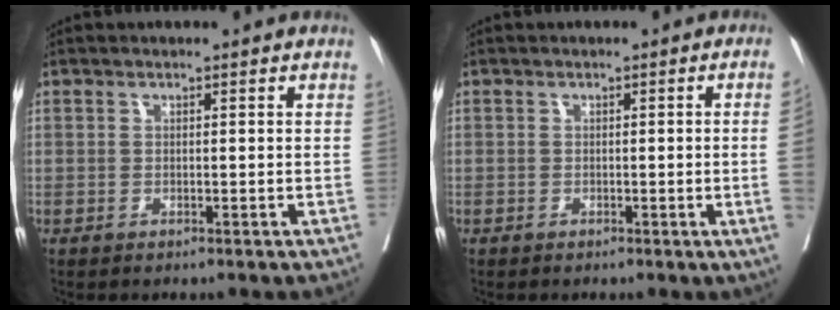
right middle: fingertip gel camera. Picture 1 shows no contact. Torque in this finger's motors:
{"motor_torque": [1.15, -0.99, -0.26, -0.21]}